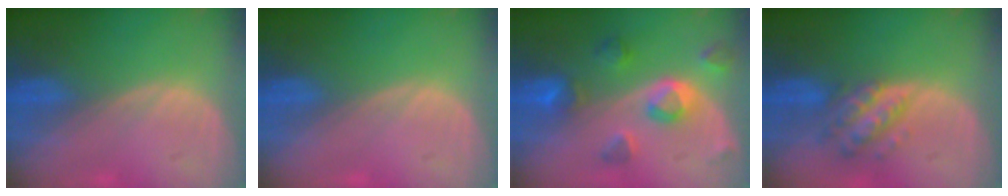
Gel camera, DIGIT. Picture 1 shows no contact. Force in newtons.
{"total": 0.0}
{"total": 7.8, "press": 7.0, "slide": 3.5}
{"total": 6.4, "press": 5.7, "slide": 2.8}